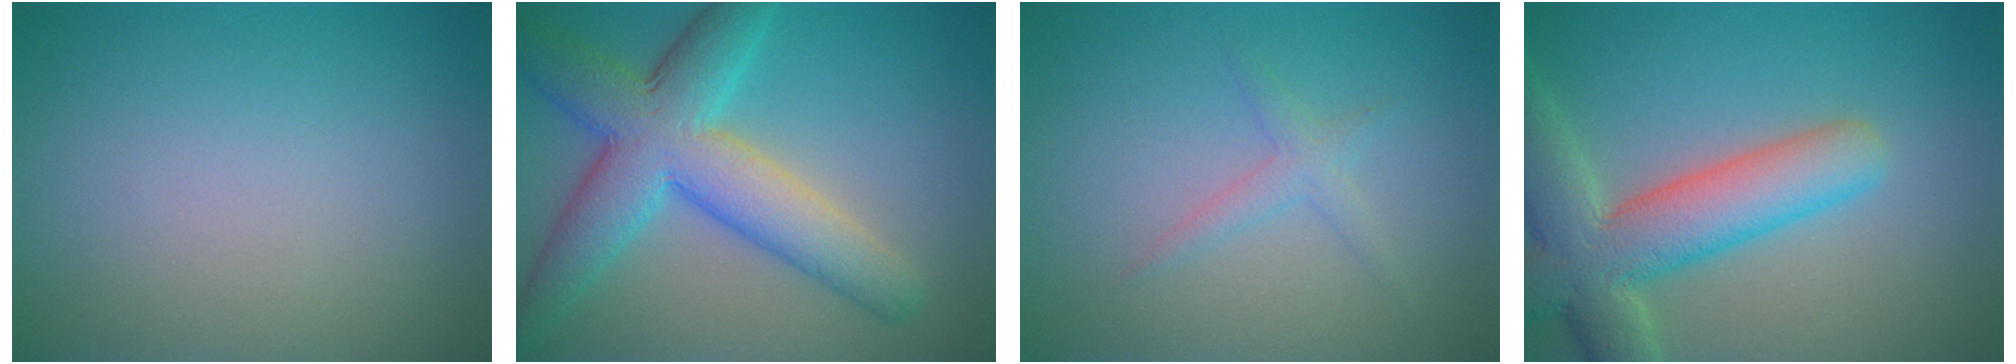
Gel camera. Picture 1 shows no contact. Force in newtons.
{"total": 8.7, "press": 8.7, "slide": 0.3}
{"total": 1.4, "press": 1.4, "slide": 0.1}
{"total": 8.2, "press": 8.1, "slide": 0.8}